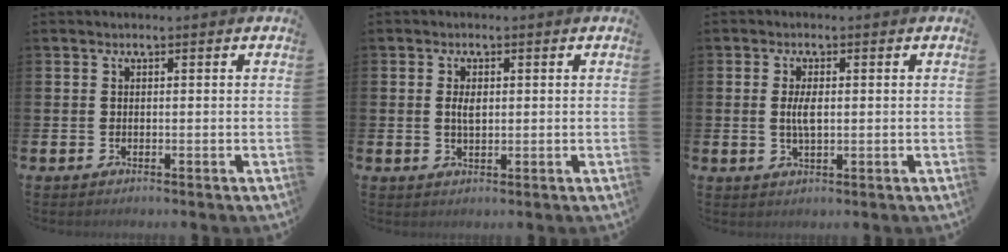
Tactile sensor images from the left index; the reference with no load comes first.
{"total": 2.2, "force": [0.5, 1.1, 1.9], "torque": [-0.028, 0.002, 0.004]}
{"total": 3.1, "force": [0.4, 1.2, 2.8], "torque": [-0.044, 0.000, 0.002]}